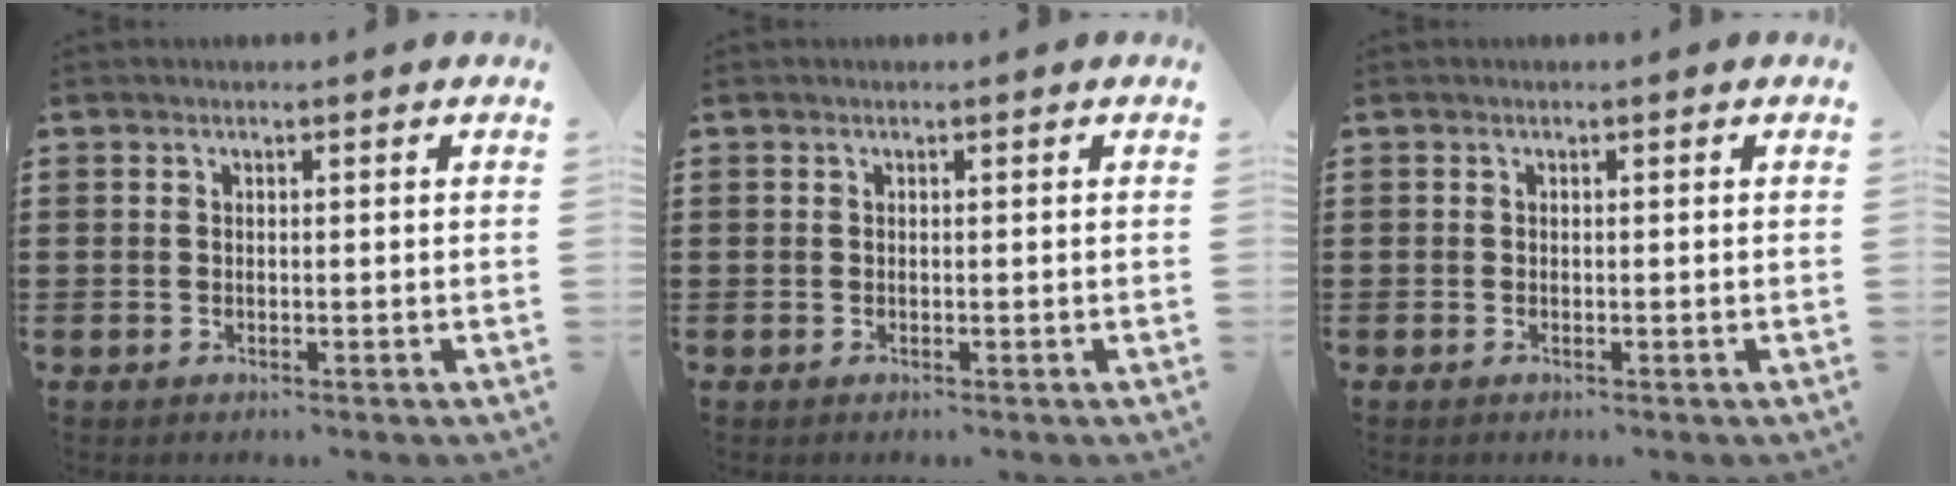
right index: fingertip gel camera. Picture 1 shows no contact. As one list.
[{"total": 0.0}, {"total": 0.0}]